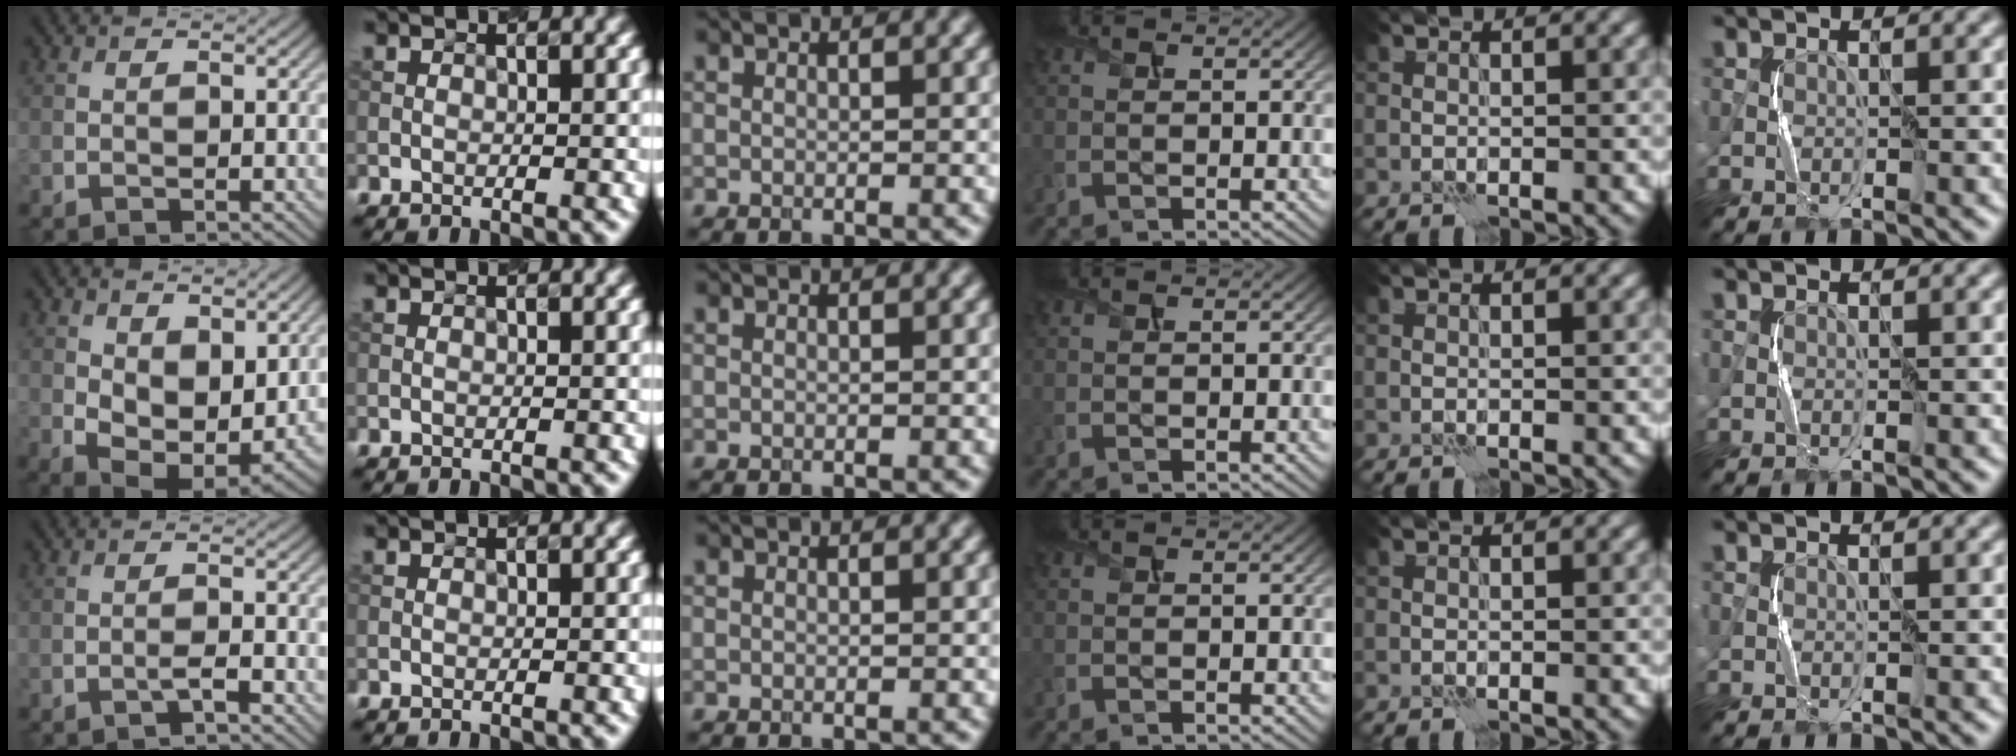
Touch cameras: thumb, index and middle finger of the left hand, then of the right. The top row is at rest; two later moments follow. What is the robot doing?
{"motion": "squeeze", "object": "air blower"}